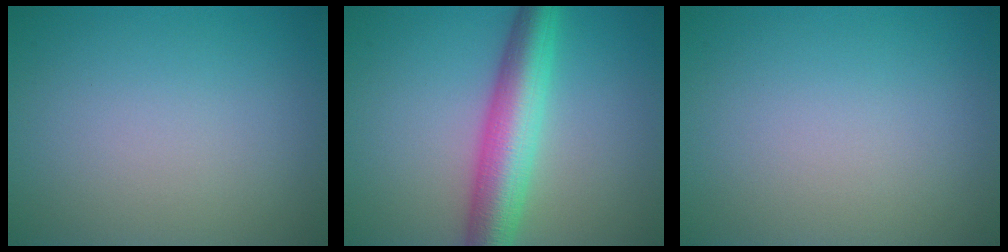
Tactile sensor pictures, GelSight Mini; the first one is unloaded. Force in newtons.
{"total": 6.8, "press": 6.8, "slide": 0.2}
{"total": 0.0}